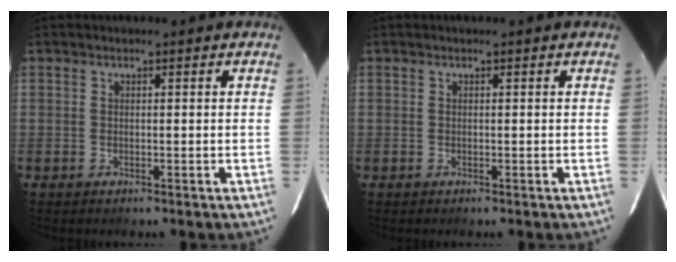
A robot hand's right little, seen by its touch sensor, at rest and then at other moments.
{"total": 0.0}